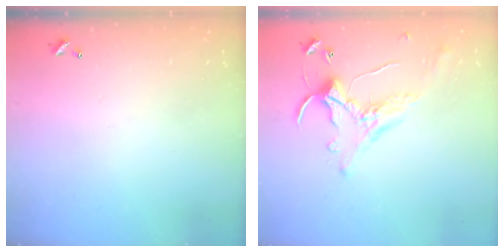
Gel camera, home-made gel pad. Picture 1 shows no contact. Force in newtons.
{"total": 1.1, "press": 0.3, "slide": 1.0}